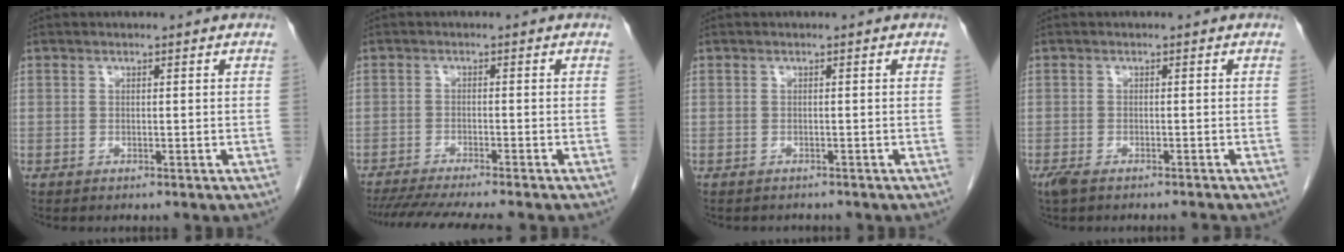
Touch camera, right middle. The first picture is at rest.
{"total": 11.7, "force": [-10.2, -0.1, 5.6], "torque": [-0.073, -0.020, -0.151]}
{"total": 2.0, "force": [-1.8, 0.7, 0.3], "torque": [-0.009, -0.003, -0.021]}
{"total": 4.0, "force": [-3.4, 0.6, 2.0], "torque": [-0.035, -0.008, -0.057]}